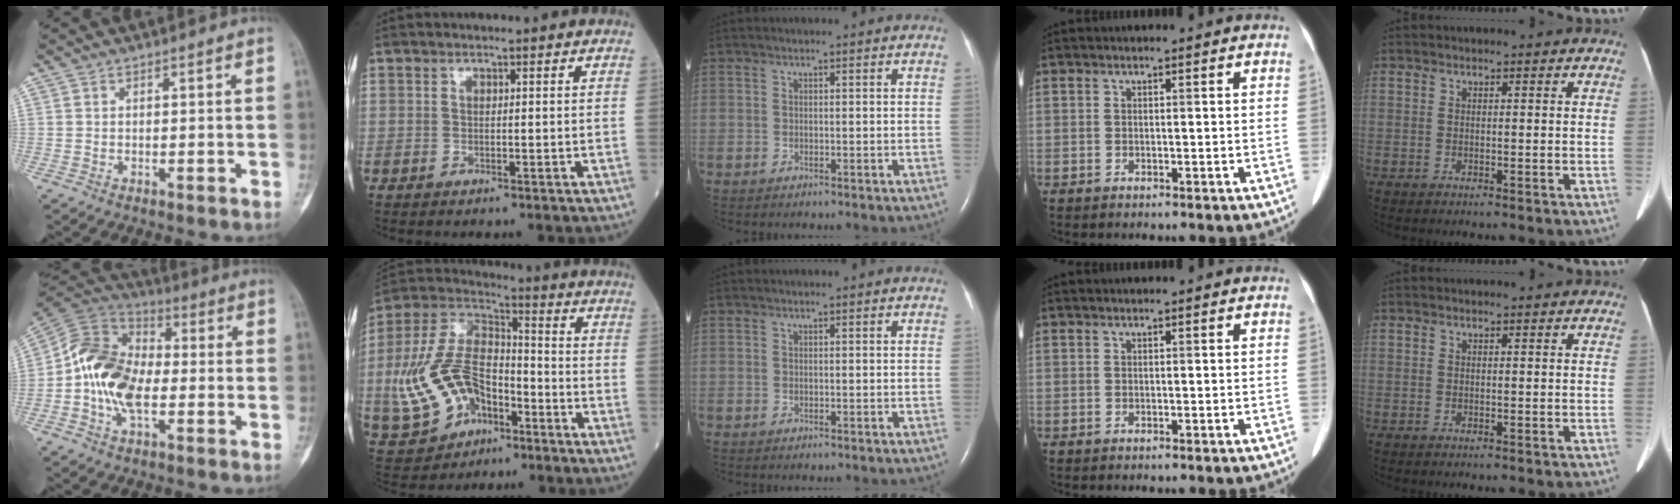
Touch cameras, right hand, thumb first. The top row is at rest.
{"thumb": {"total": 14.9, "force": [-1.8, 9.3, 11.5], "torque": [-0.205, 0.027, -0.045]}, "index": {"total": 16.1, "force": [-4.9, 10.1, 11.6], "torque": [-0.269, 0.019, -0.084]}}